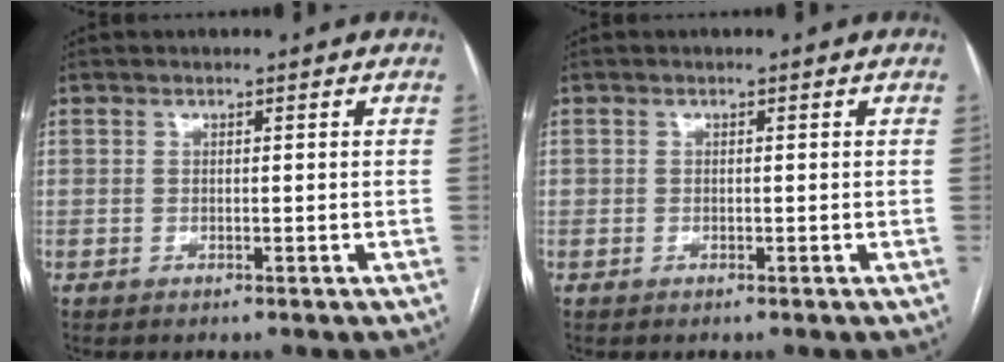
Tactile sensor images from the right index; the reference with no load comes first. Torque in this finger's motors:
{"motor_torque": [0.37, 0.27, 0.13, 0.05]}